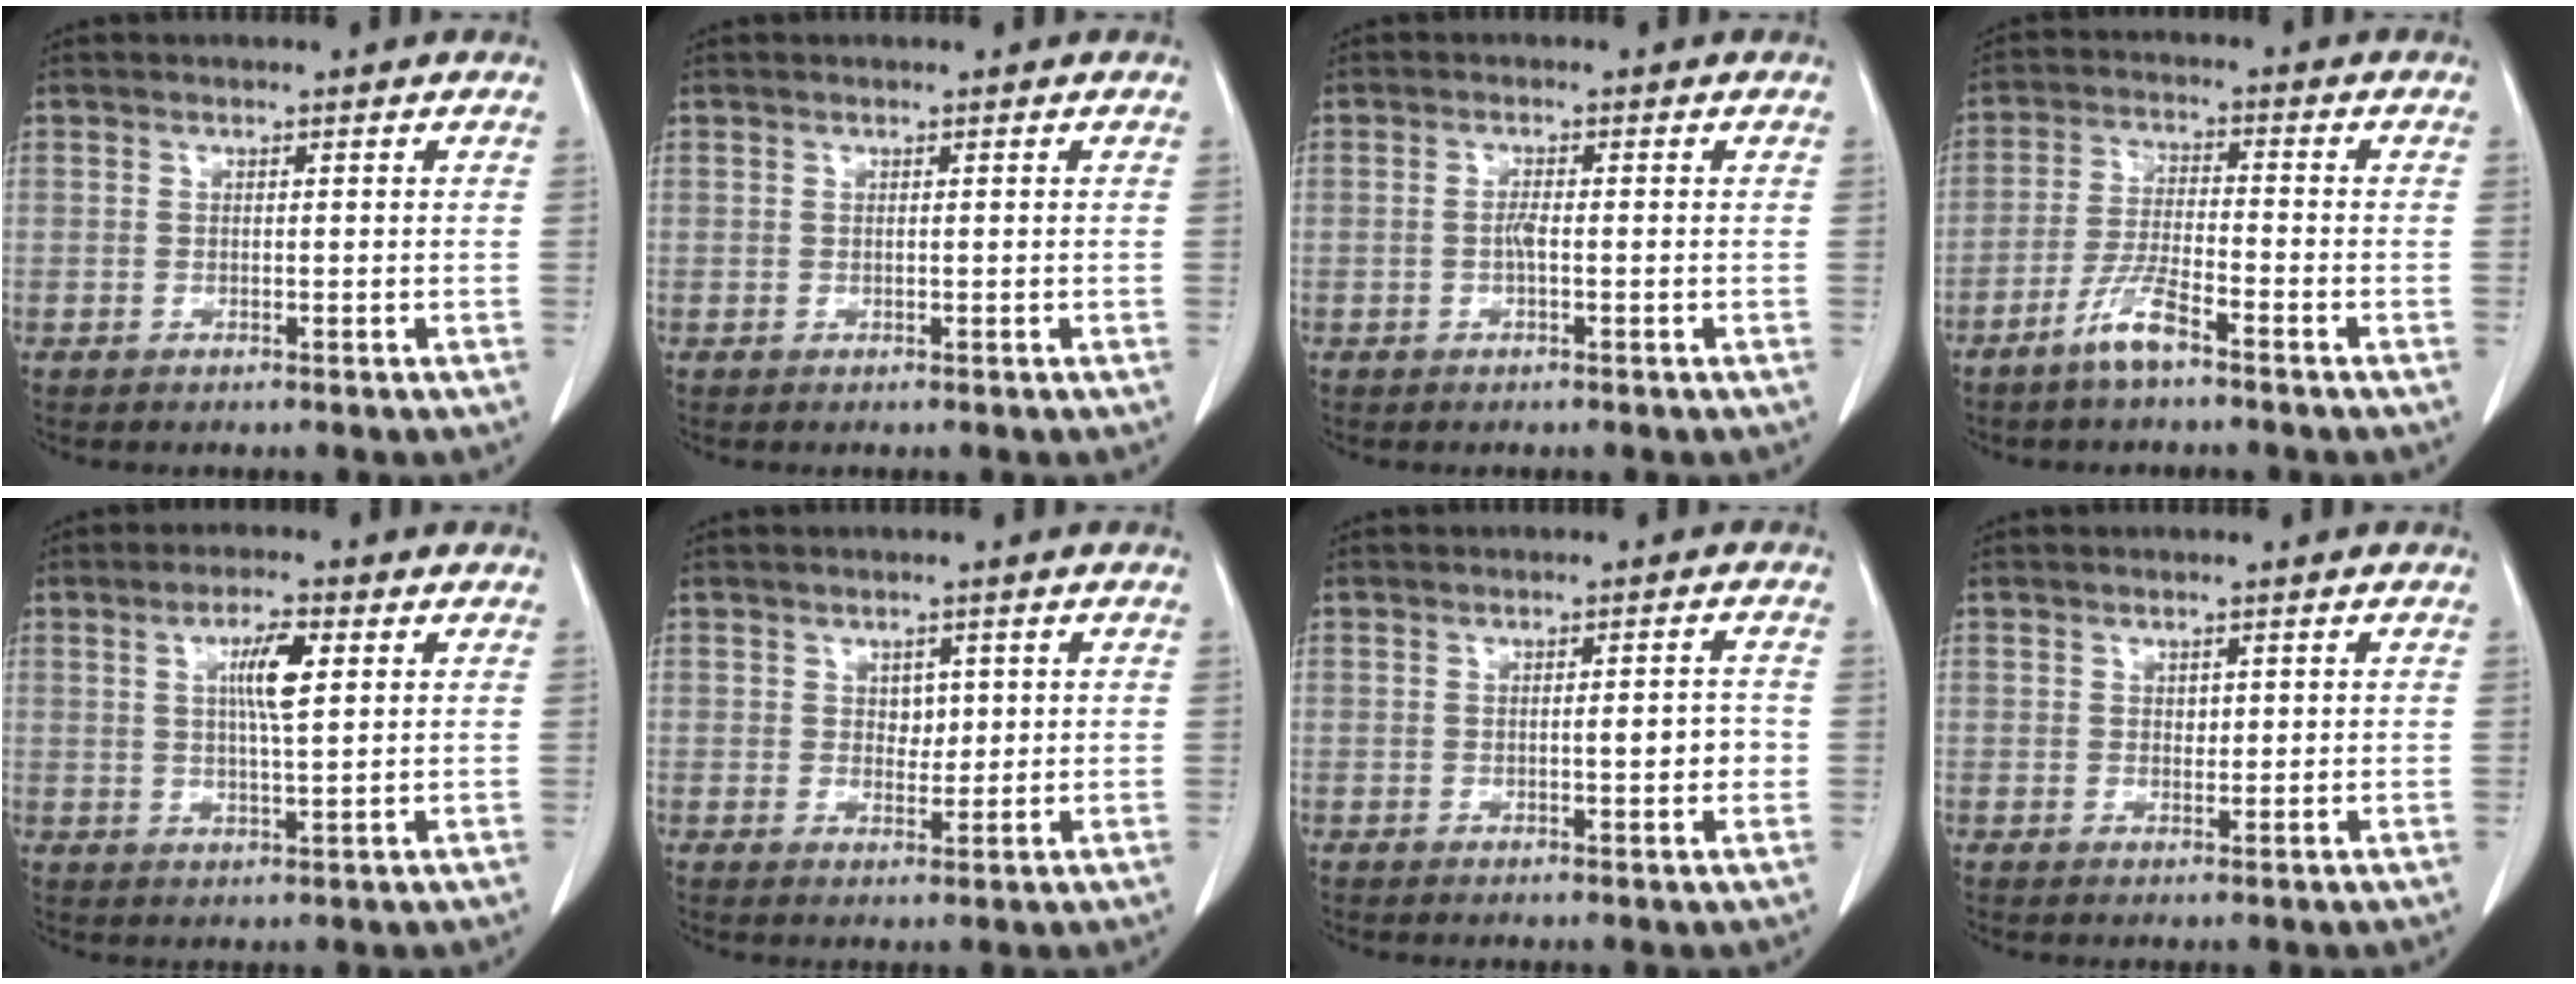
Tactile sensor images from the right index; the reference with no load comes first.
{"total": 0.0}
{"total": 1.5, "force": [-0.4, 0.2, 1.4], "torque": [-0.029, 0.001, -0.008]}
{"total": 5.9, "force": [-4.1, 0.6, 4.2], "torque": [-0.088, -0.006, -0.082]}
{"total": 5.8, "force": [1.7, 0.7, 5.5], "torque": [-0.099, 0.000, 0.030]}
{"total": 2.4, "force": [0.7, 1.7, 1.6], "torque": [-0.017, -0.003, 0.011]}
{"total": 3.3, "force": [-0.4, 0.7, 3.2], "torque": [-0.046, 0.002, -0.004]}
{"total": 1.1, "force": [0.3, 0.8, 0.7], "torque": [-0.005, -0.001, 0.006]}